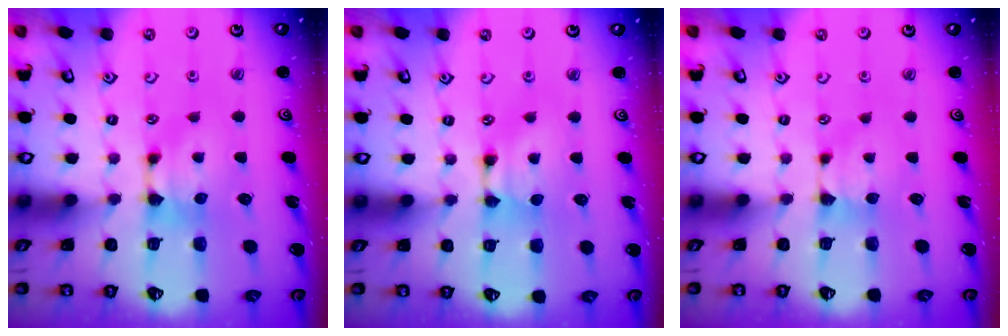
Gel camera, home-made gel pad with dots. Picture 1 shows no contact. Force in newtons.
{"total": 1.7, "press": 1.7, "slide": 0.1}
{"total": 1.1, "press": 1.0, "slide": 0.2}